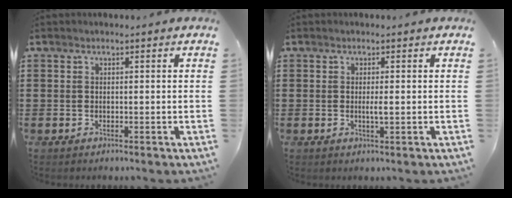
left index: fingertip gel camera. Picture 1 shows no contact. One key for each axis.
{"total": 1.7, "fx": 0.0, "fy": 0.1, "fz": 1.7, "tx": -0.031, "ty": -0.004, "tz": -0.001}